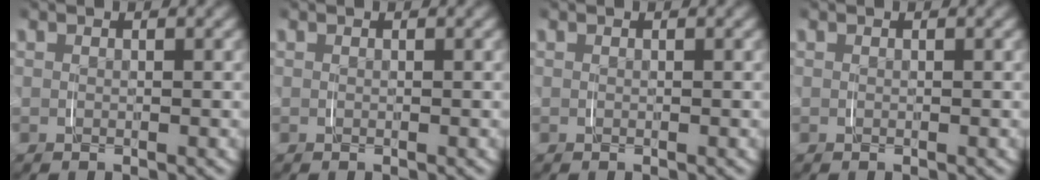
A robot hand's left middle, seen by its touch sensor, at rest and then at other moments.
{"total": 0.0}
{"total": 0.0}
{"total": 0.0}